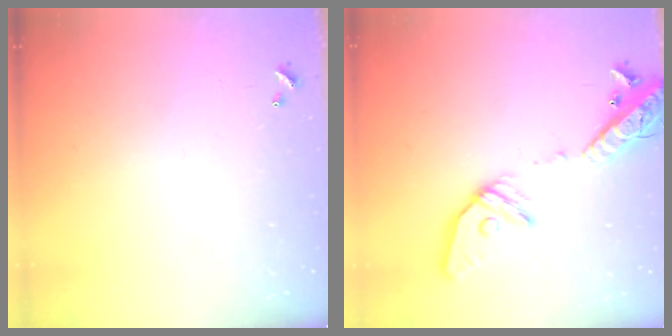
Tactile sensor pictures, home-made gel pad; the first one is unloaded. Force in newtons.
{"total": 18.3, "press": 17.9, "slide": 3.6}